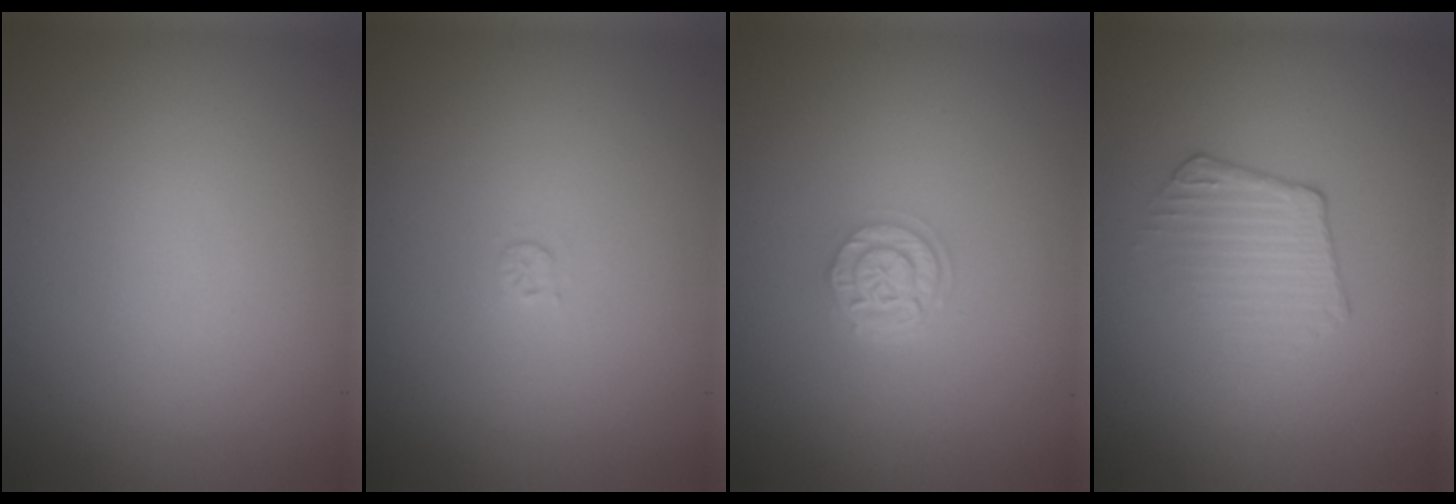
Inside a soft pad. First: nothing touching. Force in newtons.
{"total": 0.7, "press": 0.7, "slide": 0.1}
{"total": 2.5, "press": 2.0, "slide": 1.5}
{"total": 1.8, "press": 1.1, "slide": 1.4}